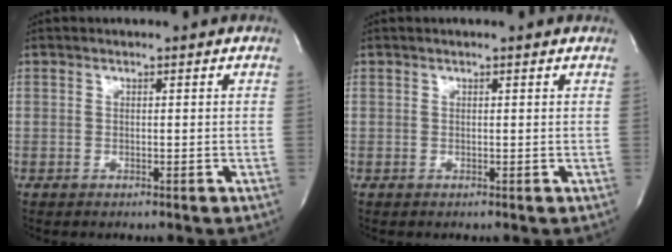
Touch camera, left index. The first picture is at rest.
{"total": 1.1, "force": [0.9, 0.1, 0.6], "torque": [-0.014, 0.012, 0.012]}